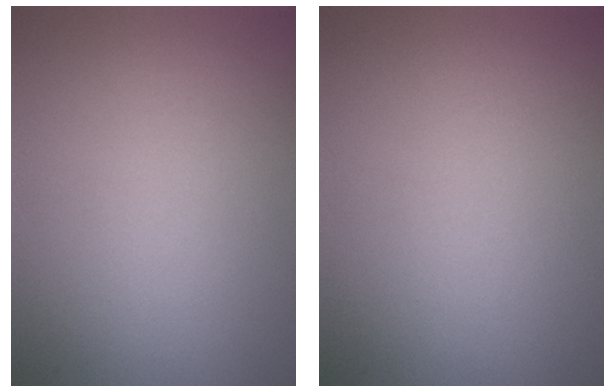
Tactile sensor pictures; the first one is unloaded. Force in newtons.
{"total": 0.0}